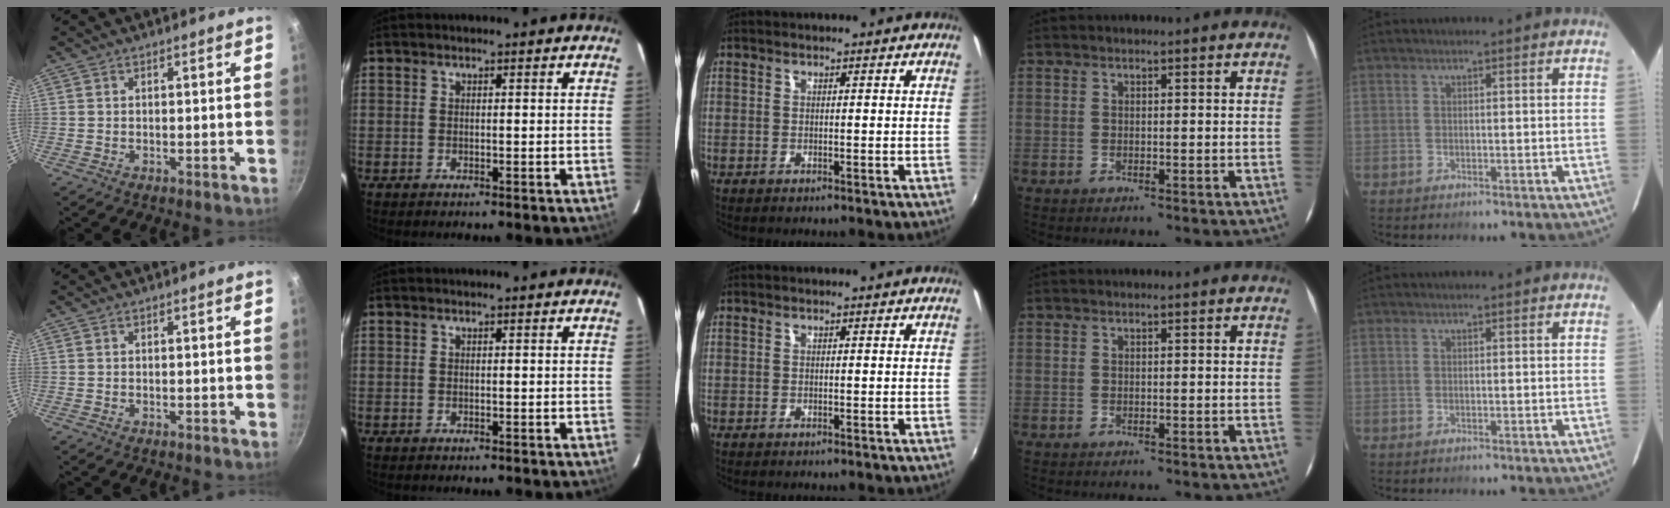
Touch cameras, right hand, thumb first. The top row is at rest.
{}